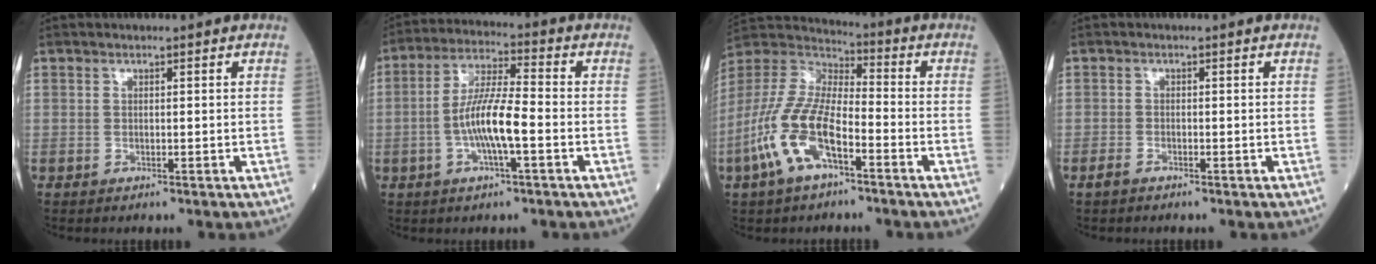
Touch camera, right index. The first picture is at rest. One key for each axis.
{"total": 9.1, "fx": -2.2, "fy": 1.1, "fz": 8.8, "tx": -0.173, "ty": 0.006, "tz": -0.047}
{"total": 13.4, "fx": -5.9, "fy": 4.6, "fz": 11.1, "tx": -0.255, "ty": 0.000, "tz": -0.118}
{"total": 1.2, "fx": -1.0, "fy": 0.3, "fz": 0.5, "tx": -0.017, "ty": -0.002, "tz": -0.019}